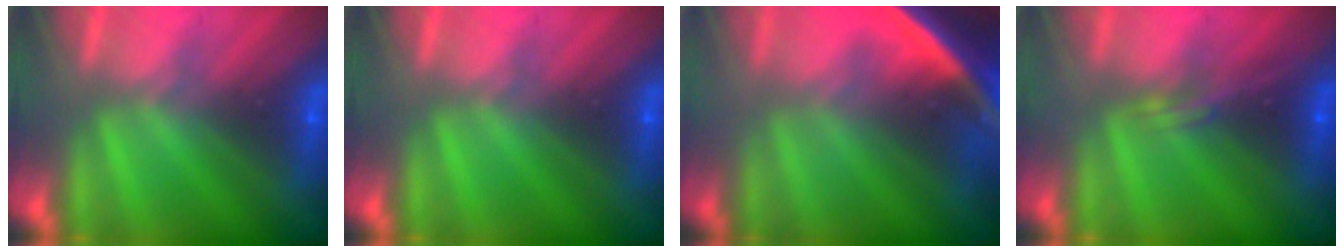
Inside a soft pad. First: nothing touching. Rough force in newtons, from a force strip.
{"total": 0.0}
{"total": 5.5}
{"total": 2.3}